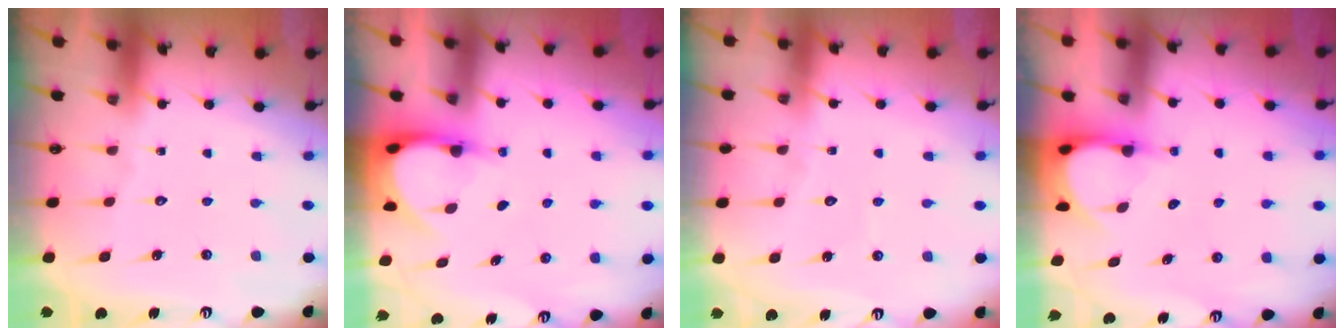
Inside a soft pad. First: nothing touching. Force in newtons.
{"total": 3.9, "press": 3.9, "slide": 0.4}
{"total": 3.6, "press": 3.6, "slide": 0.4}
{"total": 3.9, "press": 3.9, "slide": 0.2}